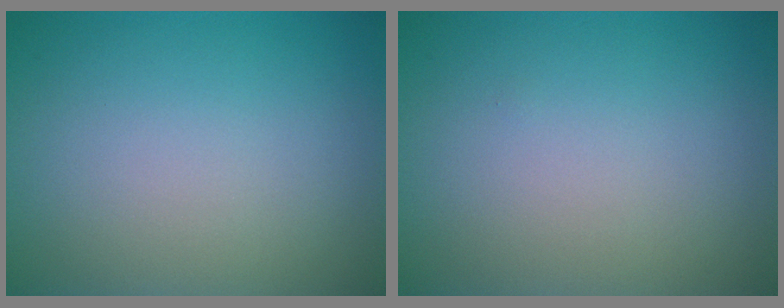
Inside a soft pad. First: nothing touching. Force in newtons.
{"total": 0.0}